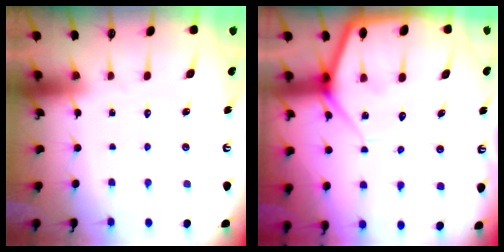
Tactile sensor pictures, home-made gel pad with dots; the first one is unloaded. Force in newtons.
{"total": 10.1, "press": 10.0, "slide": 0.8}